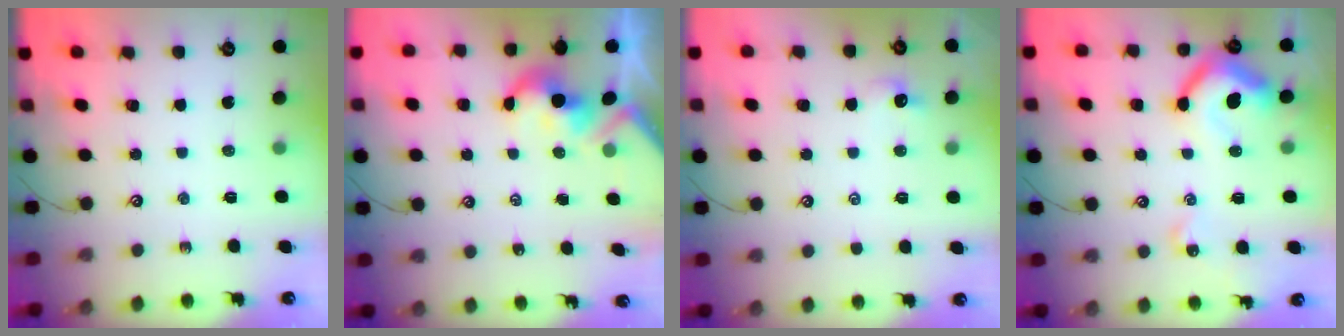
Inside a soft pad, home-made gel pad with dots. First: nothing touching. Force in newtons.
{"total": 3.8, "press": 3.7, "slide": 0.6}
{"total": 1.0, "press": 0.9, "slide": 0.5}
{"total": 12.2, "press": 12.1, "slide": 1.4}